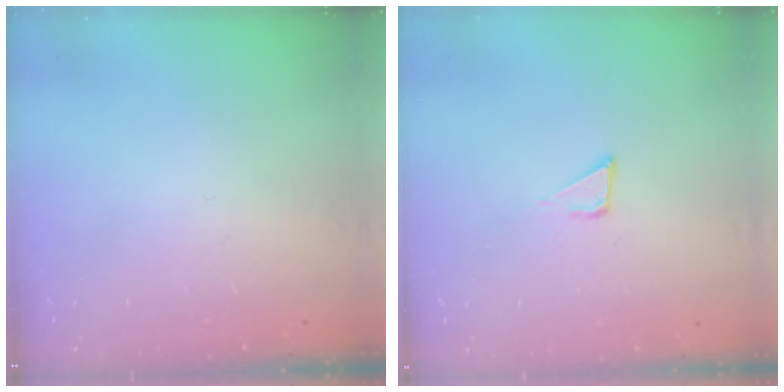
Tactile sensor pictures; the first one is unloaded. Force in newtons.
{"total": 4.3, "press": 4.3, "slide": 0.1}